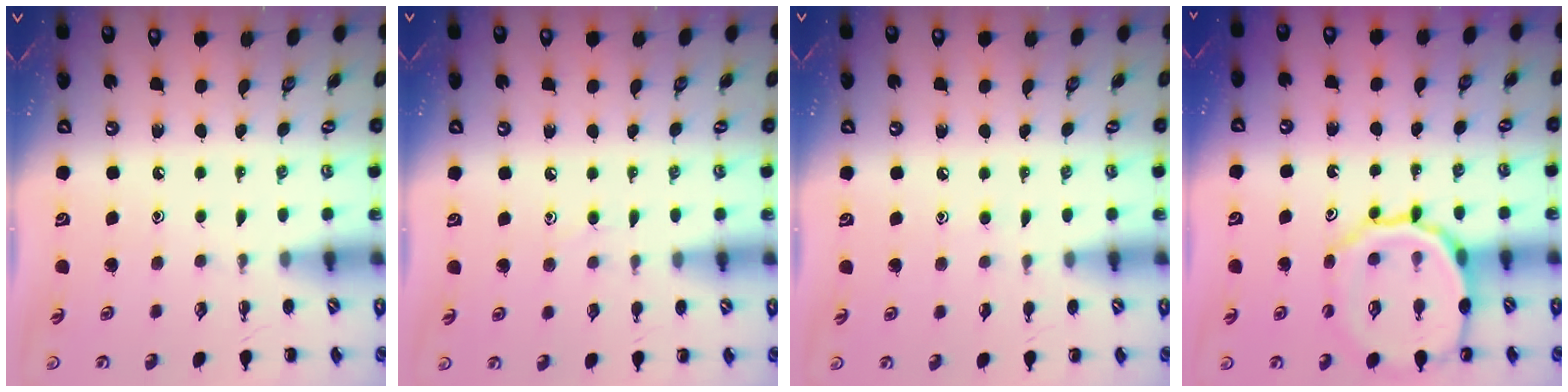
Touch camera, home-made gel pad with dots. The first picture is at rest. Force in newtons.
{"total": 4.5, "press": 4.3, "slide": 1.5}
{"total": 4.5, "press": 4.1, "slide": 1.8}
{"total": 14.6, "press": 14.5, "slide": 1.7}